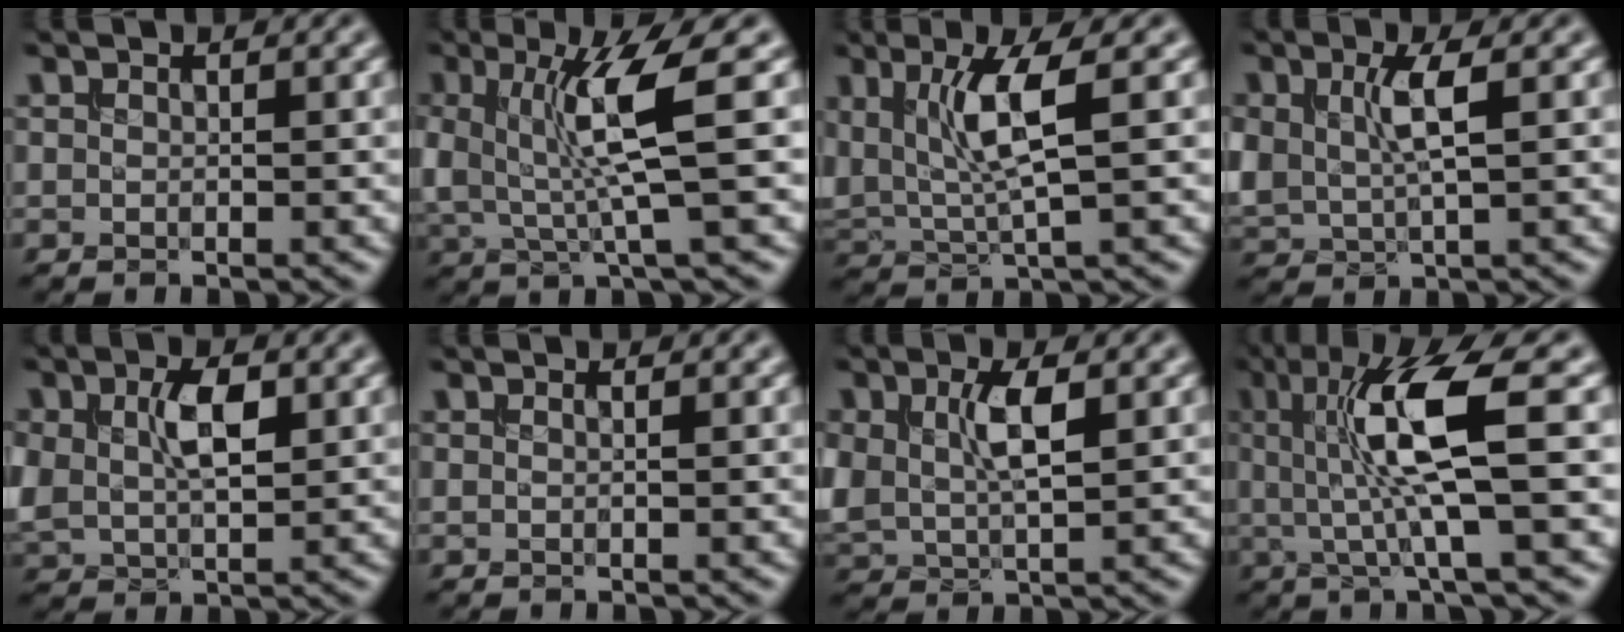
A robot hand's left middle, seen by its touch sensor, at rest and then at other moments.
{"total": 5.7, "force": [0.8, 0.6, 5.6], "torque": [-0.125, -0.002, 0.019]}
{"total": 5.0, "force": [1.4, 1.2, 4.6], "torque": [-0.096, -0.007, 0.033]}
{"total": 3.5, "force": [1.0, 1.5, 3.0], "torque": [-0.072, 0.002, 0.023]}
{"total": 5.0, "force": [1.2, 2.9, 3.8], "torque": [-0.089, 0.001, 0.025]}
{"total": 0.5, "force": [0.1, 0.2, 0.5], "torque": [-0.009, -0.001, -0.004]}
{"total": 4.5, "force": [1.2, 2.3, 3.7], "torque": [-0.088, 0.001, 0.026]}
{"total": 8.3, "force": [1.1, 1.6, 8.1], "torque": [-0.143, -0.005, 0.021]}